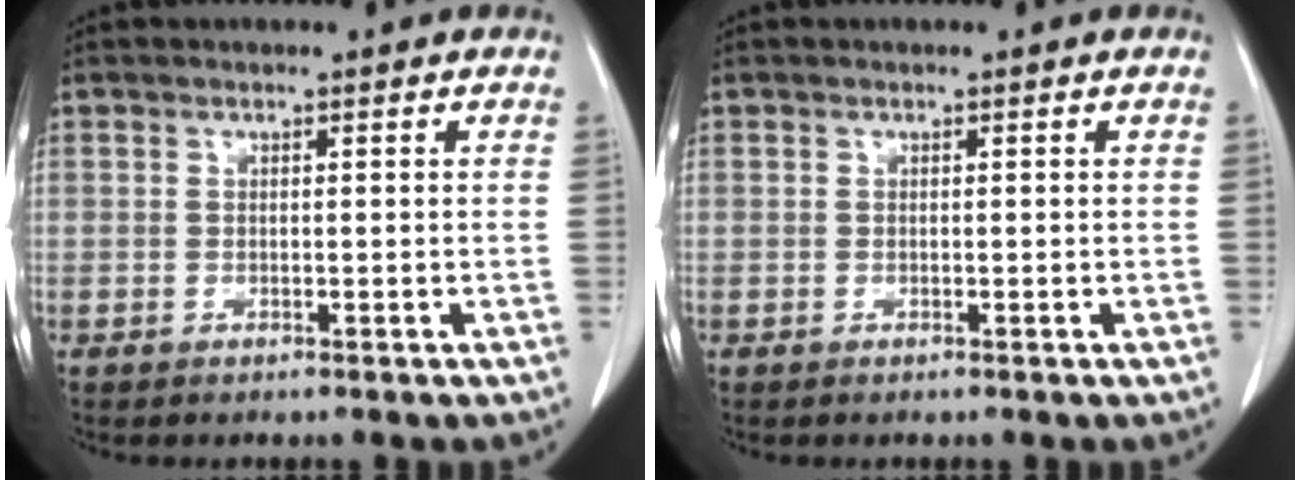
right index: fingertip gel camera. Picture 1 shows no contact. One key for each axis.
{"total": 0.0}